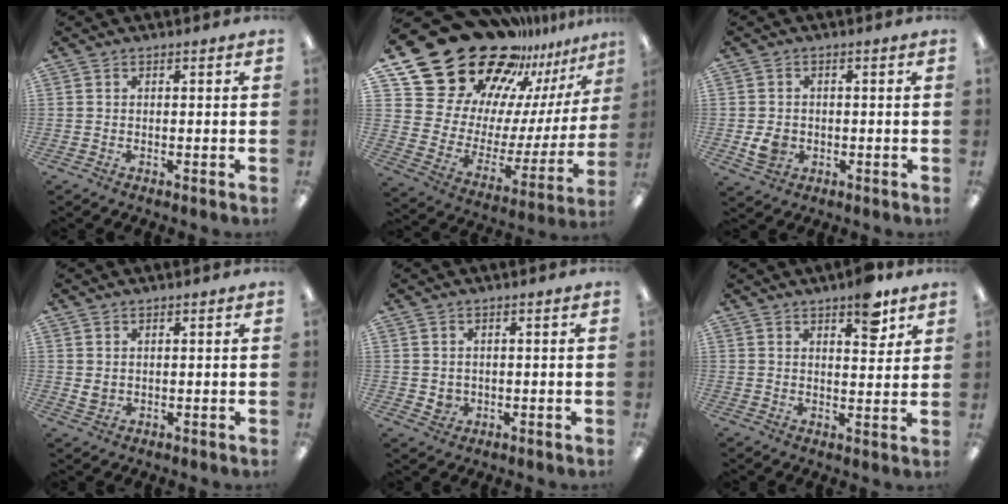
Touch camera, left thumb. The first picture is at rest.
{"total": 27.6, "force": [21.7, 13.8, 10.0], "torque": [-0.163, -0.174, 0.418]}
{"total": 4.5, "force": [-0.9, 3.8, 2.1], "torque": [-0.026, -0.001, -0.016]}
{"total": 1.8, "force": [1.0, 1.3, 0.5], "torque": [-0.006, -0.002, 0.018]}
{"total": 2.3, "force": [0.4, 2.1, 0.7], "torque": [-0.007, -0.001, 0.007]}
{"total": 7.1, "force": [4.9, 2.8, 4.4], "torque": [-0.042, -0.030, 0.078]}